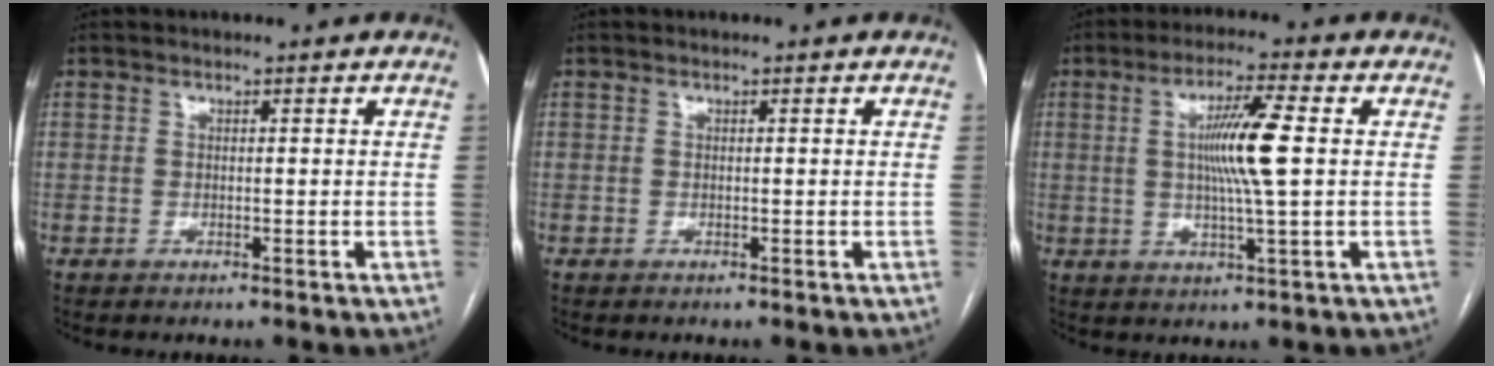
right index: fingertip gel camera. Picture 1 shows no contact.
{"total": 0.0}
{"total": 8.9, "force": [1.0, -0.2, 8.8], "torque": [-0.162, 0.000, 0.018]}